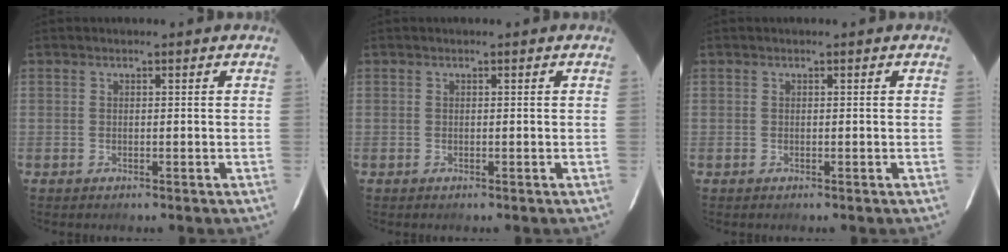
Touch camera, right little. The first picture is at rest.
{"total": 0.0}
{"total": 0.0}